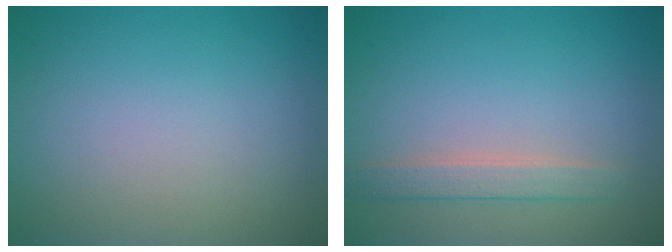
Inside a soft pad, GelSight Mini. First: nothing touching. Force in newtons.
{"total": 2.0, "press": 2.0, "slide": 0.2}